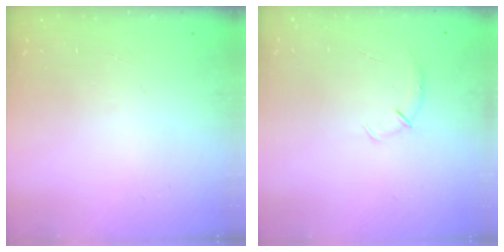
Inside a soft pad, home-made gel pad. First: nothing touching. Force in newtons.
{"total": 4.3, "press": 4.1, "slide": 1.1}